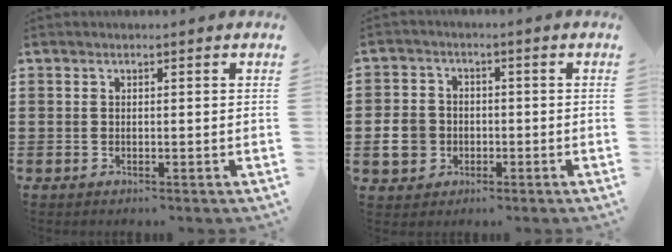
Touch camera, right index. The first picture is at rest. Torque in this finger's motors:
{"motor_torque": [-0.67, 0.84, -1.05, -0.21]}